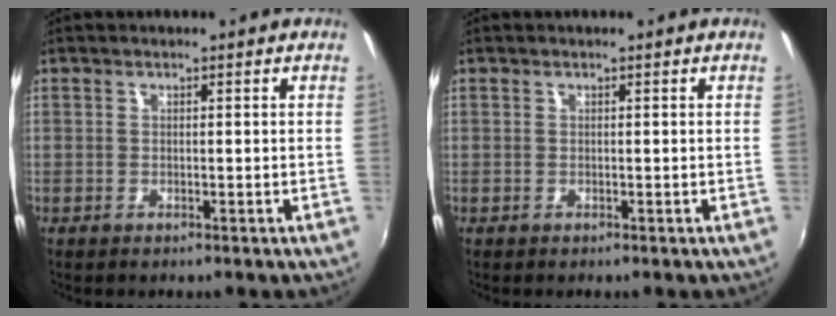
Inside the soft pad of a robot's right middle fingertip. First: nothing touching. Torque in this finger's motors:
{"motor_torque": [0.00, 0.06, 0.00, 0.00]}